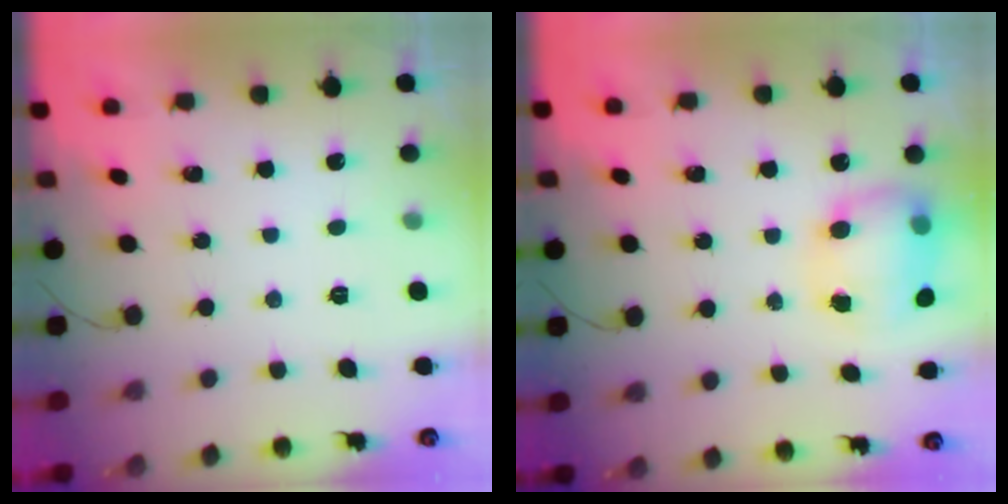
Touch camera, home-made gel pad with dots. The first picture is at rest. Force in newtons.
{"total": 8.1, "press": 8.0, "slide": 1.4}